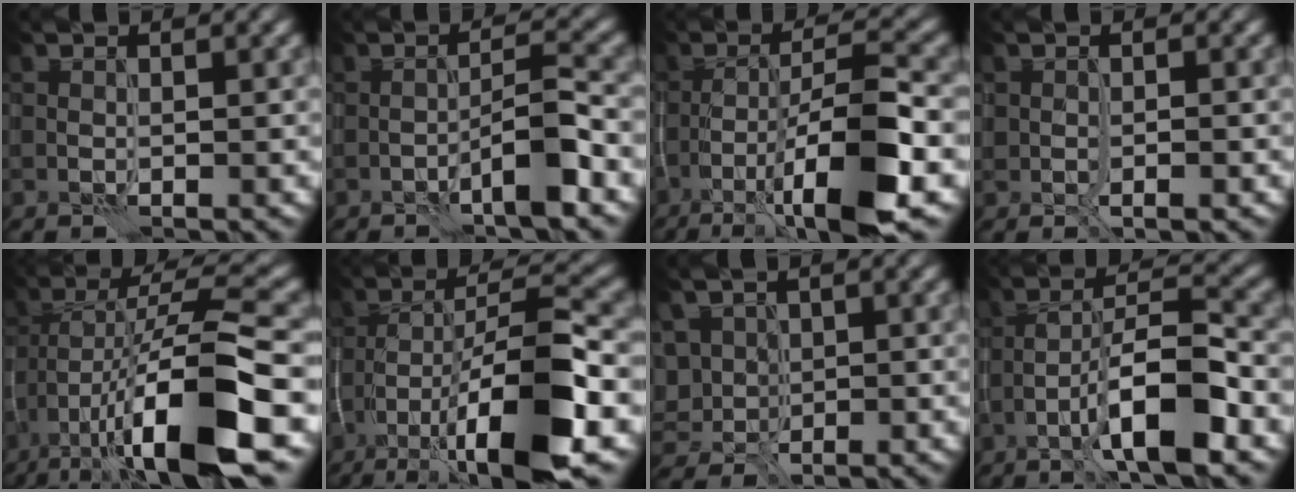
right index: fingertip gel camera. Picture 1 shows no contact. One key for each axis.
{"total": 3.8, "fx": -2.2, "fy": 0.3, "fz": 3.1, "tx": -0.049, "ty": 0.019, "tz": -0.042}
{"total": 10.2, "fx": -4.5, "fy": 2.3, "fz": 8.9, "tx": -0.144, "ty": 0.007, "tz": -0.080}
{"total": 1.6, "fx": -0.5, "fy": 1.0, "fz": 1.2, "tx": -0.022, "ty": -0.005, "tz": -0.004}
{"total": 13.4, "fx": -6.4, "fy": 3.5, "fz": 11.3, "tx": -0.205, "ty": 0.004, "tz": -0.103}
{"total": 12.9, "fx": -6.1, "fy": 3.4, "fz": 10.8, "tx": -0.193, "ty": 0.004, "tz": -0.104}
{"total": 3.0, "fx": 0.5, "fy": 2.7, "fz": 1.2, "tx": -0.035, "ty": 0.006, "tz": 0.021}
{"total": 7.8, "fx": -3.5, "fy": 1.6, "fz": 6.8, "tx": -0.111, "ty": 0.019, "tz": -0.064}